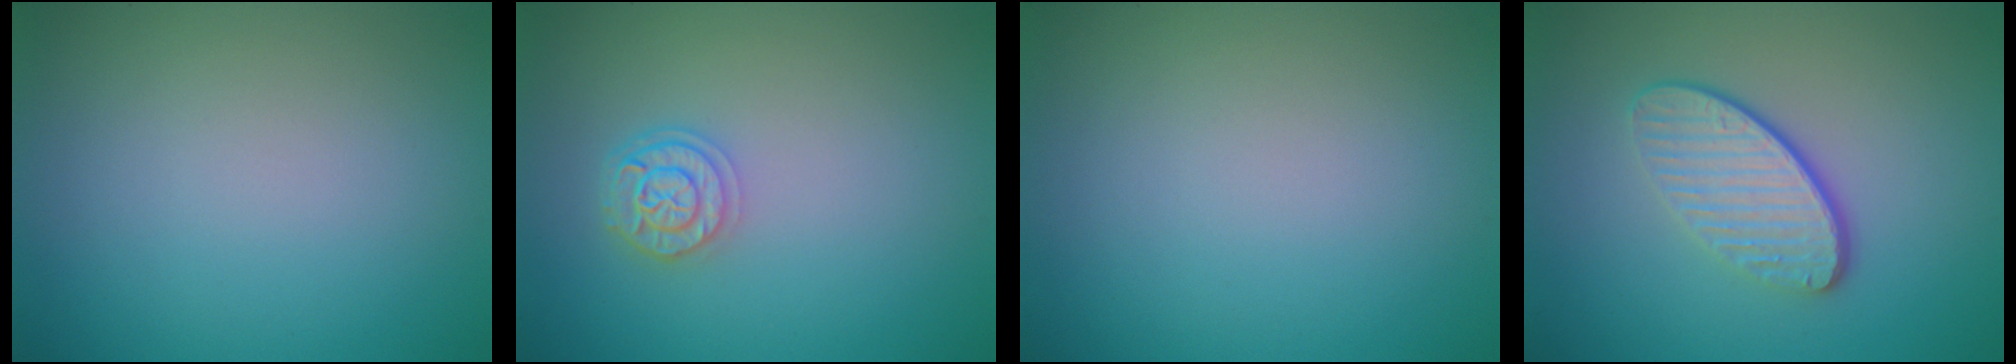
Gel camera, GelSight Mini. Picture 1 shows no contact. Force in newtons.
{"total": 2.3, "press": 1.9, "slide": 1.3}
{"total": 0.0}
{"total": 4.0, "press": 3.0, "slide": 2.7}